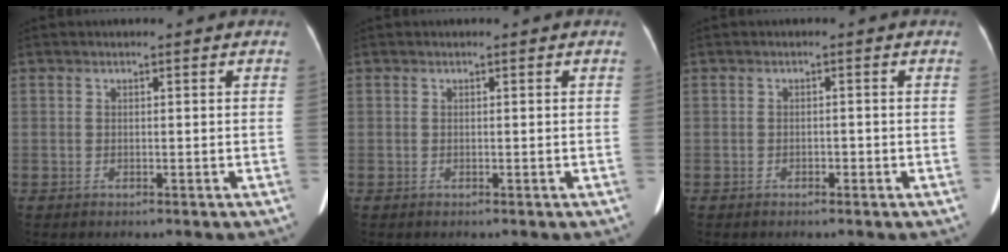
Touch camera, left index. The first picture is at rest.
{"total": 0.0}
{"total": 0.8, "force": [-0.5, 0.4, 0.4], "torque": [-0.007, 0.001, -0.007]}